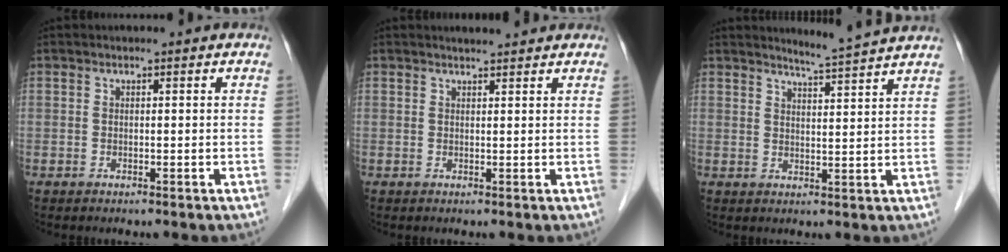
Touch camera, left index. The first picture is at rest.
{"total": 3.4, "force": [3.2, 0.5, 1.1], "torque": [-0.011, 0.012, 0.042]}
{"total": 5.8, "force": [5.4, -1.7, 1.3], "torque": [-0.029, -0.014, 0.075]}